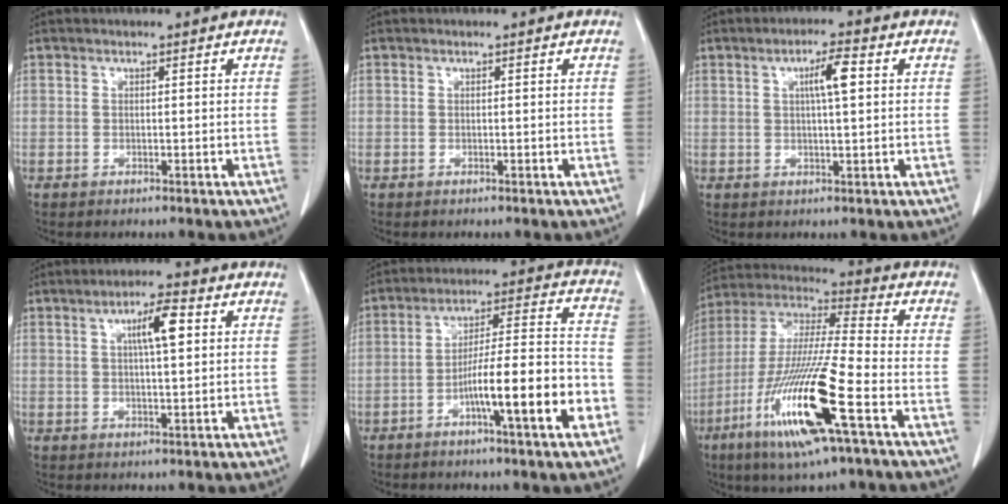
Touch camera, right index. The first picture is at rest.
{"total": 0.0}
{"total": 4.6, "force": [1.2, 0.4, 4.4], "torque": [-0.078, 0.004, 0.019]}
{"total": 5.8, "force": [1.8, 0.9, 5.4], "torque": [-0.094, 0.007, 0.029]}
{"total": 14.1, "force": [-5.5, 0.7, 13.0], "torque": [-0.204, 0.010, -0.086]}
{"total": 19.3, "force": [-8.0, 0.9, 17.5], "torque": [-0.377, -0.035, -0.156]}